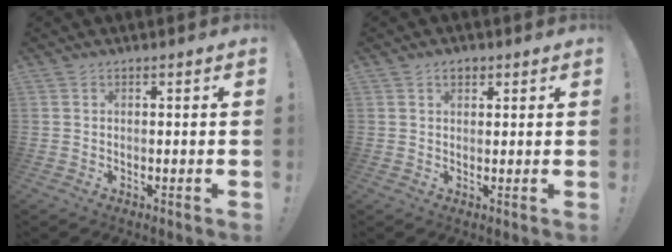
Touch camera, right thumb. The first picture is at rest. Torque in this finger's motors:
{"motor_torque": [0.16, 0.77, 0.27, 0.08, -0.02]}